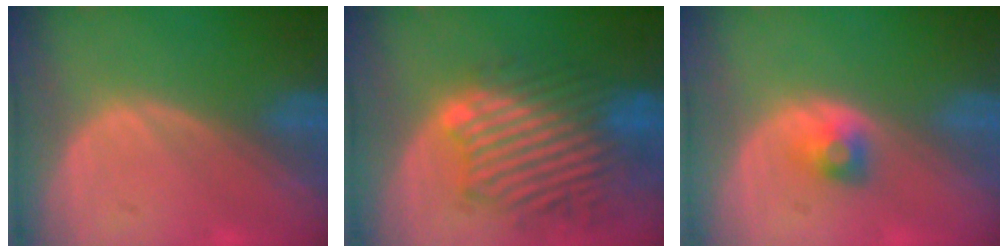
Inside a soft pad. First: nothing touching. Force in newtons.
{"total": 10.8, "press": 10.1, "slide": 4.0}
{"total": 2.2, "press": 2.2, "slide": 0.3}